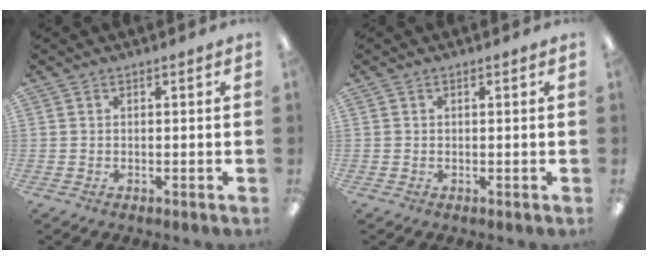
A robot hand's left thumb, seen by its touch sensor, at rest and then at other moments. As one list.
[{"total": 0.7, "force": [0.0, 0.5, 0.6], "torque": [-0.011, 0.005, -0.001]}]